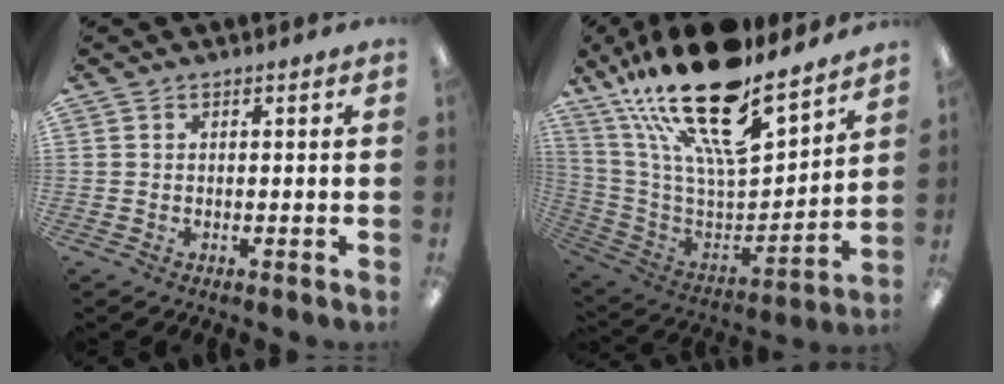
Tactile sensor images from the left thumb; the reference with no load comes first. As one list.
[{"total": 25.5, "force": [18.4, 8.2, 15.6], "torque": [-0.279, -0.120, 0.317]}]